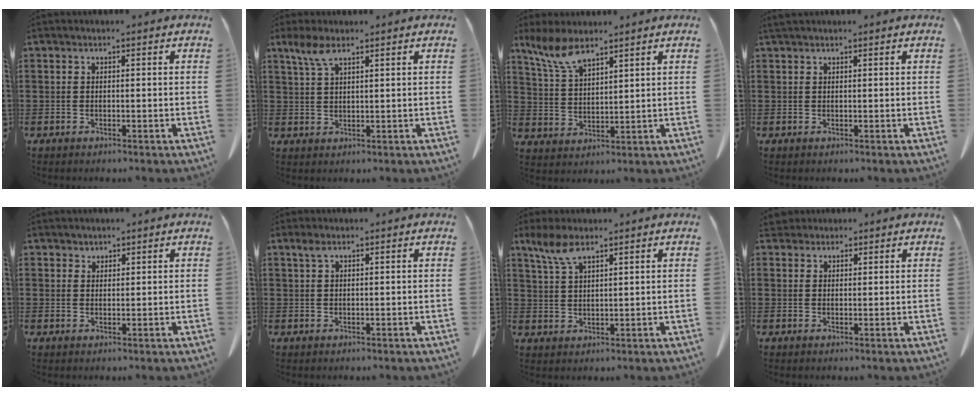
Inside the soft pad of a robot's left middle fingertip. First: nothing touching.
{"total": 4.2, "force": [2.5, 1.2, 3.2], "torque": [-0.079, 0.001, 0.043]}
{"total": 6.6, "force": [4.9, 1.9, 4.1], "torque": [-0.096, -0.007, 0.089]}
{"total": 0.6, "force": [0.5, 0.1, 0.3], "torque": [-0.007, 0.001, 0.011]}
{"total": 1.4, "force": [1.3, 0.5, 0.0], "torque": [-0.003, 0.001, 0.026]}
{"total": 1.5, "force": [0.8, 0.4, 1.2], "torque": [-0.026, 0.002, 0.014]}
{"total": 5.2, "force": [3.3, 1.5, 3.7], "torque": [-0.089, -0.001, 0.057]}
{"total": 2.4, "force": [2.1, 1.2, 0.5], "torque": [-0.008, 0.003, 0.039]}